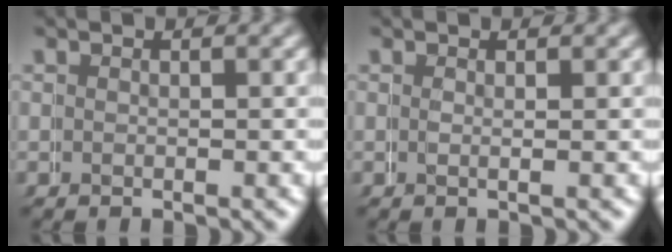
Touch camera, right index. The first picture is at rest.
{"total": 0.8, "force": [0.3, -0.7, -0.4], "torque": [0.004, 0.000, 0.007]}